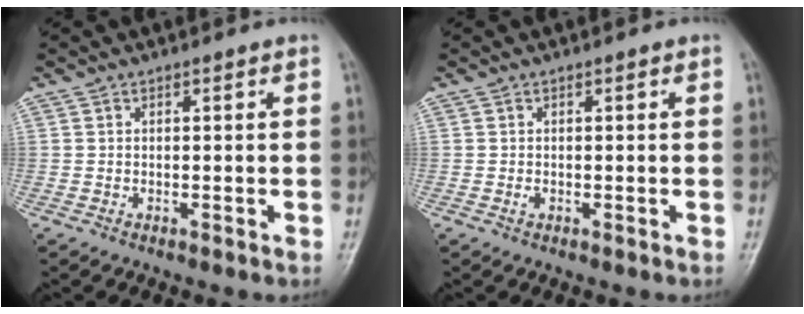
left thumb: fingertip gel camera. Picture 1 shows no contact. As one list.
[{"total": 0.5, "force": [-0.1, 0.4, 0.3], "torque": [0.000, 0.002, -0.001]}]